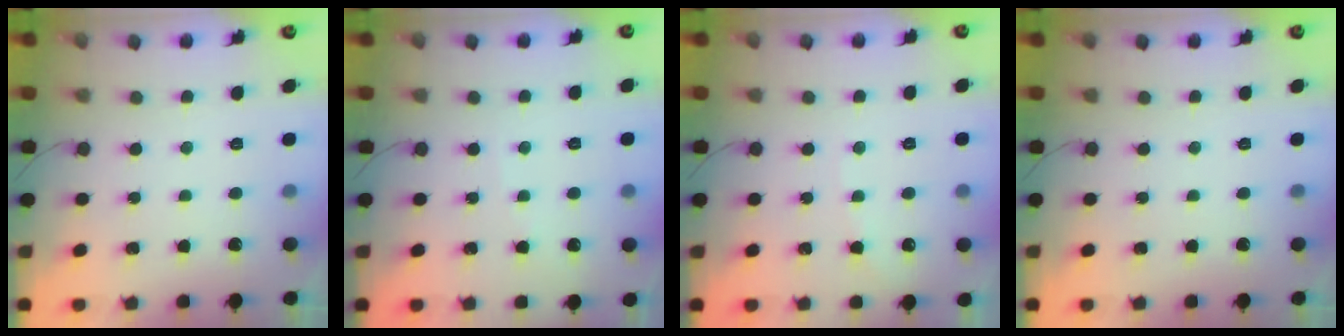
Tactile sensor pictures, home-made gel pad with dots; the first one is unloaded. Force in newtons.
{"total": 1.4, "press": 1.4, "slide": 0.2}
{"total": 2.7, "press": 2.6, "slide": 0.4}
{"total": 0.0}